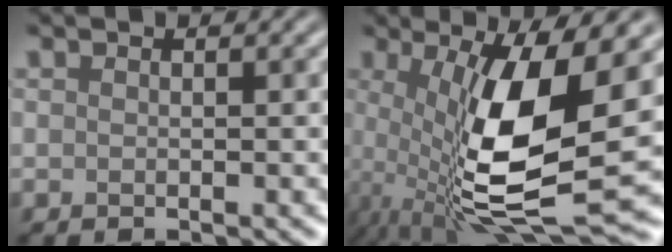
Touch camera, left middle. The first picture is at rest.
{"total": 11.9, "force": [-0.3, 3.5, 11.4], "torque": [-0.209, -0.019, -0.001]}